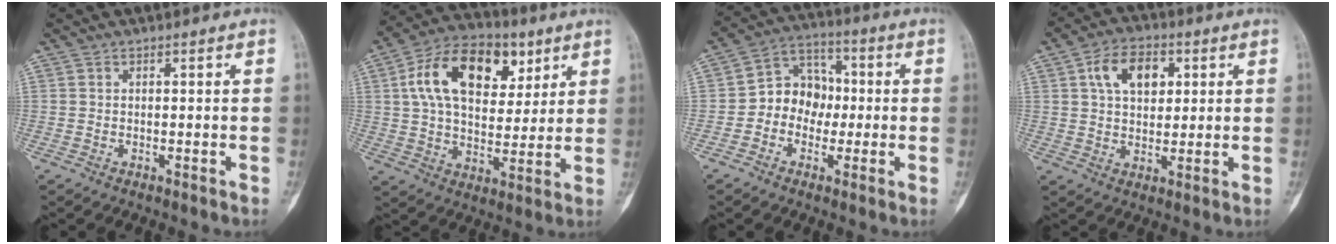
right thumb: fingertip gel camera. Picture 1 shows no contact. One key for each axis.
{"total": 19.0, "fx": 6.9, "fy": 11.9, "fz": 13.2, "tx": -0.194, "ty": -0.002, "tz": 0.114}
{"total": 9.3, "fx": -1.1, "fy": 7.8, "fz": 4.9, "tx": -0.038, "ty": 0.035, "tz": -0.035}
{"total": 9.6, "fx": 3.0, "fy": 6.2, "fz": 6.7, "tx": -0.090, "ty": 0.001, "tz": 0.047}